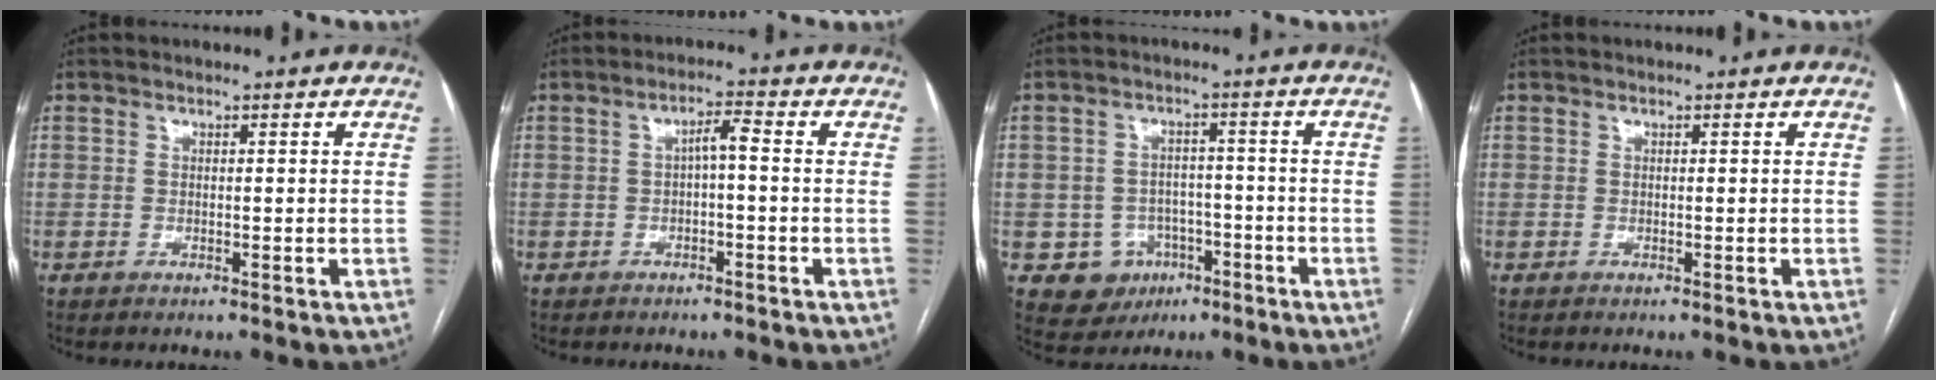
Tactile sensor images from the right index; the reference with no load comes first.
{"total": 2.8, "force": [-0.2, 0.4, 2.7], "torque": [-0.046, 0.012, -0.002]}
{"total": 7.1, "force": [-3.0, 6.3, 1.3], "torque": [-0.018, 0.011, -0.034]}
{"total": 0.0}